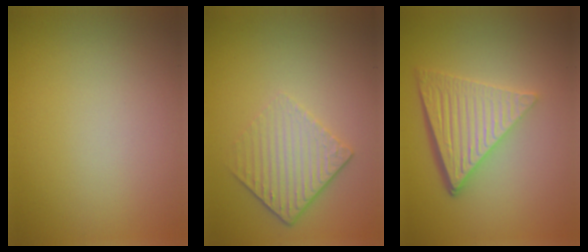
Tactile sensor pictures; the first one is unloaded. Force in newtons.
{"total": 4.4, "press": 3.0, "slide": 3.1}
{"total": 6.6, "press": 4.3, "slide": 4.9}